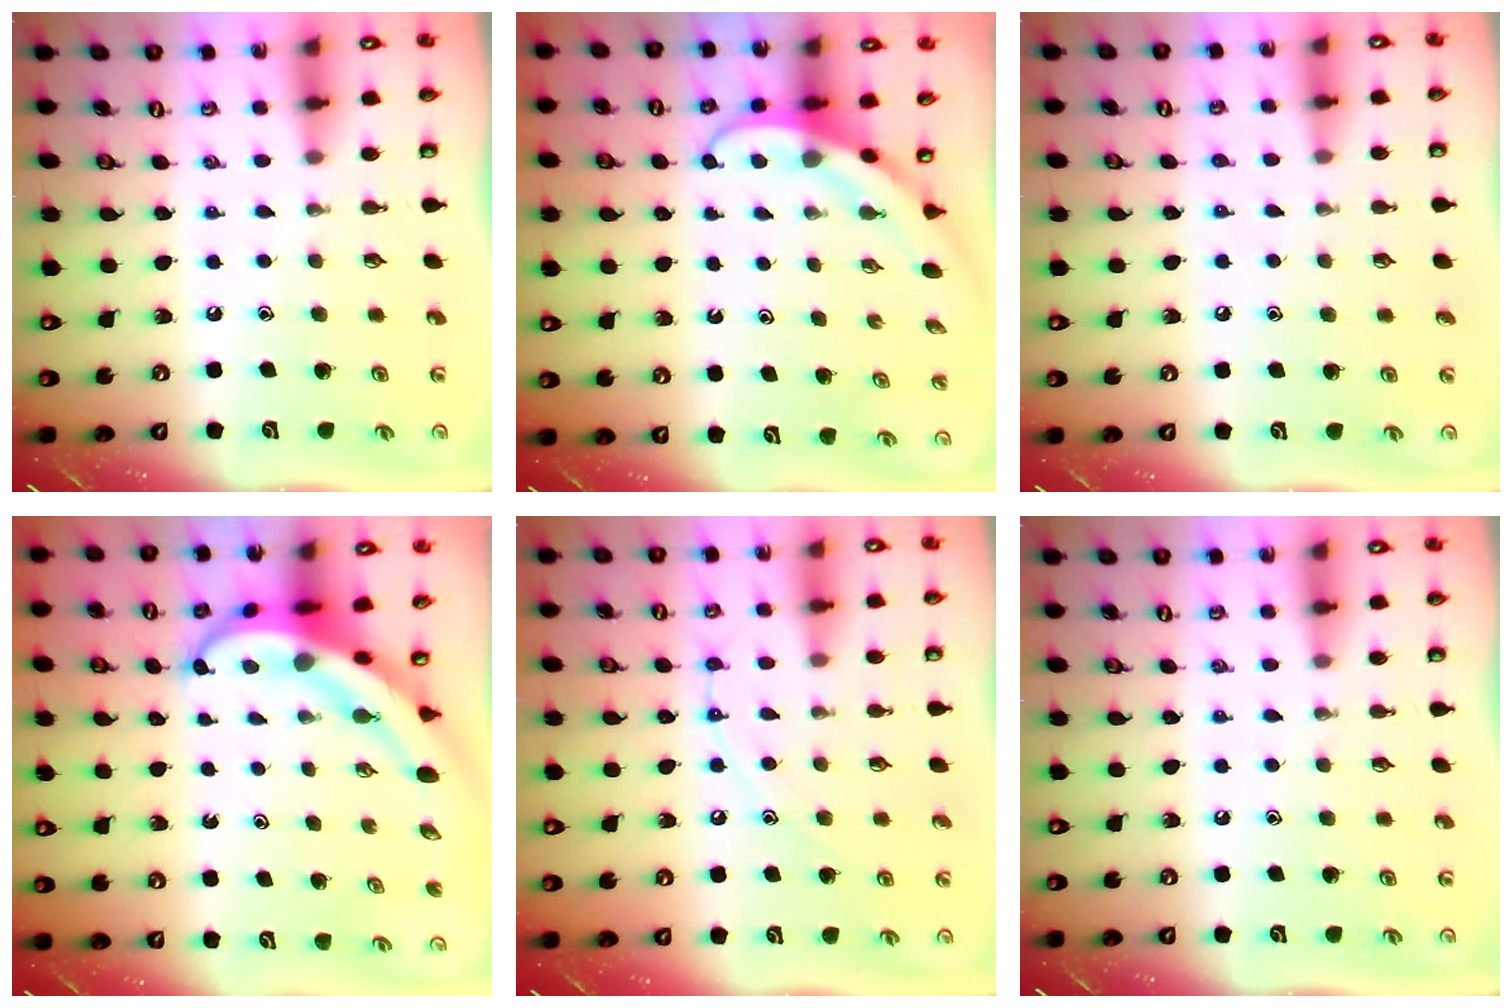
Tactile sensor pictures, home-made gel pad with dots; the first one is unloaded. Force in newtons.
{"total": 3.9, "press": 3.9, "slide": 0.3}
{"total": 3.1, "press": 3.0, "slide": 0.9}
{"total": 7.9, "press": 7.9, "slide": 0.9}
{"total": 7.7, "press": 7.6, "slide": 0.8}
{"total": 0.0}